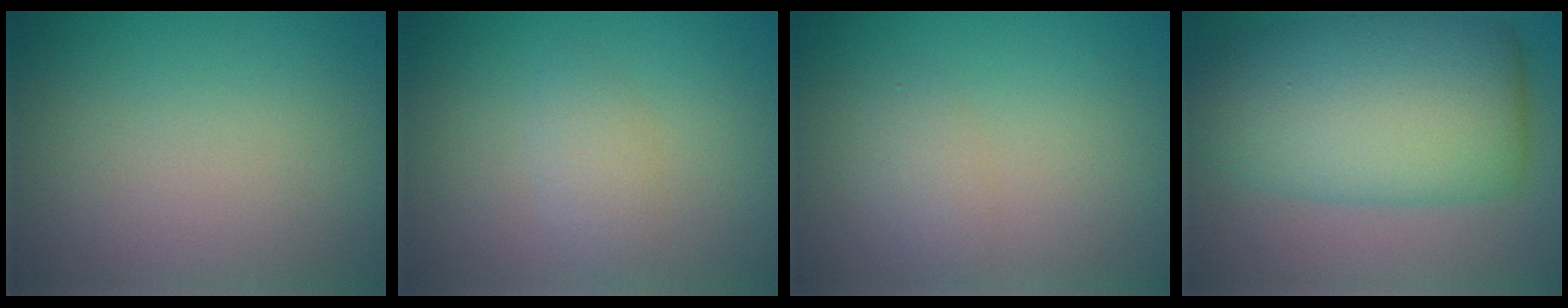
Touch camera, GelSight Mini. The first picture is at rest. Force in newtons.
{"total": 1.8, "press": 1.8, "slide": 0.1}
{"total": 1.6, "press": 1.6, "slide": 0.1}
{"total": 11.6, "press": 11.6, "slide": 0.1}